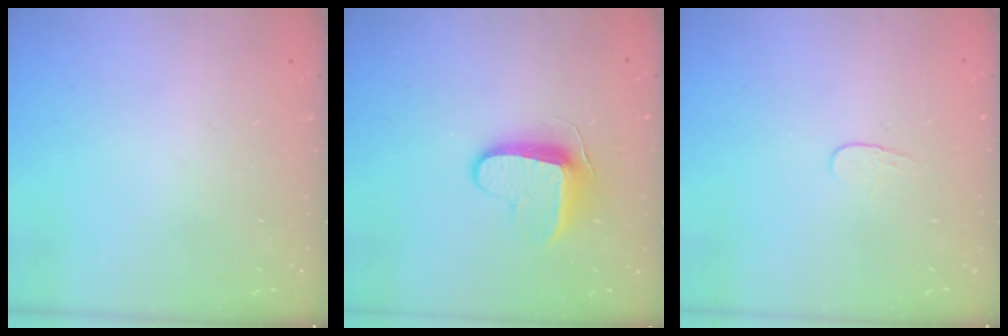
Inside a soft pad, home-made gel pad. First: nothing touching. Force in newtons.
{"total": 9.1, "press": 9.1, "slide": 1.0}
{"total": 3.5, "press": 3.4, "slide": 0.4}